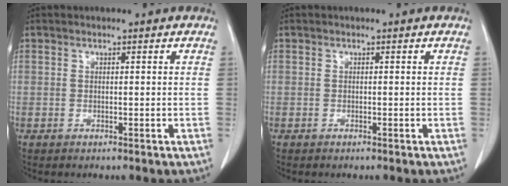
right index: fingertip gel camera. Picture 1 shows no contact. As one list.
[{"total": 0.0}]